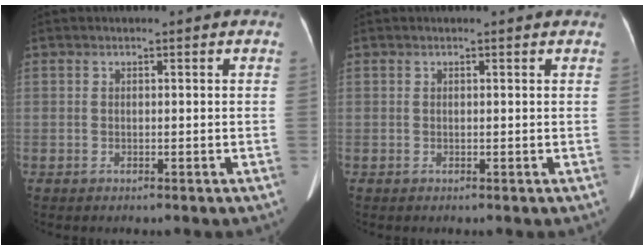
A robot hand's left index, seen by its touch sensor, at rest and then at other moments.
{"total": 0.5, "force": [0.5, 0.0, 0.1], "torque": [-0.006, 0.001, 0.003]}